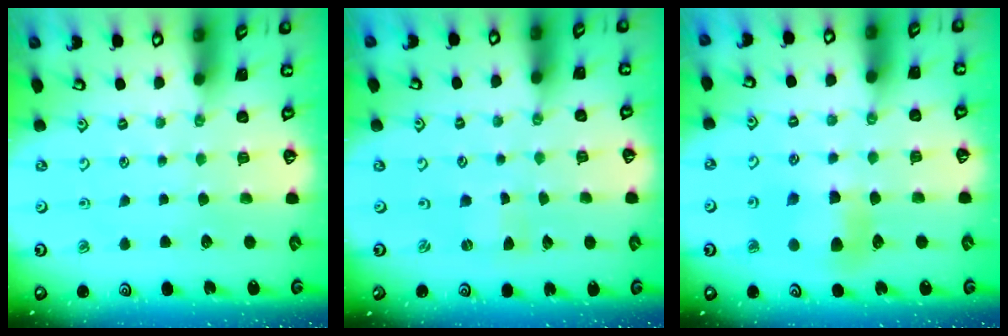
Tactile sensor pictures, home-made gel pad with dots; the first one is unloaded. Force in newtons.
{"total": 0.0}
{"total": 6.4, "press": 6.4, "slide": 0.6}